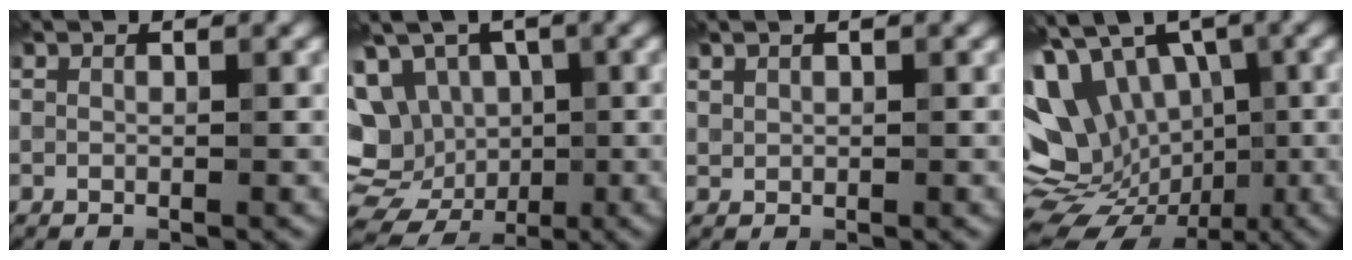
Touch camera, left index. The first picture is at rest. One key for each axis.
{"total": 14.4, "fx": -2.7, "fy": 12.4, "fz": 6.8, "tx": -0.146, "ty": -0.008, "tz": -0.034}
{"total": 0.7, "fx": 0.5, "fy": 0.5, "fz": 0.3, "tx": -0.009, "ty": 0.001, "tz": 0.011}
{"total": 16.0, "fx": -2.8, "fy": 12.7, "fz": 9.3, "tx": -0.161, "ty": 0.019, "tz": -0.047}